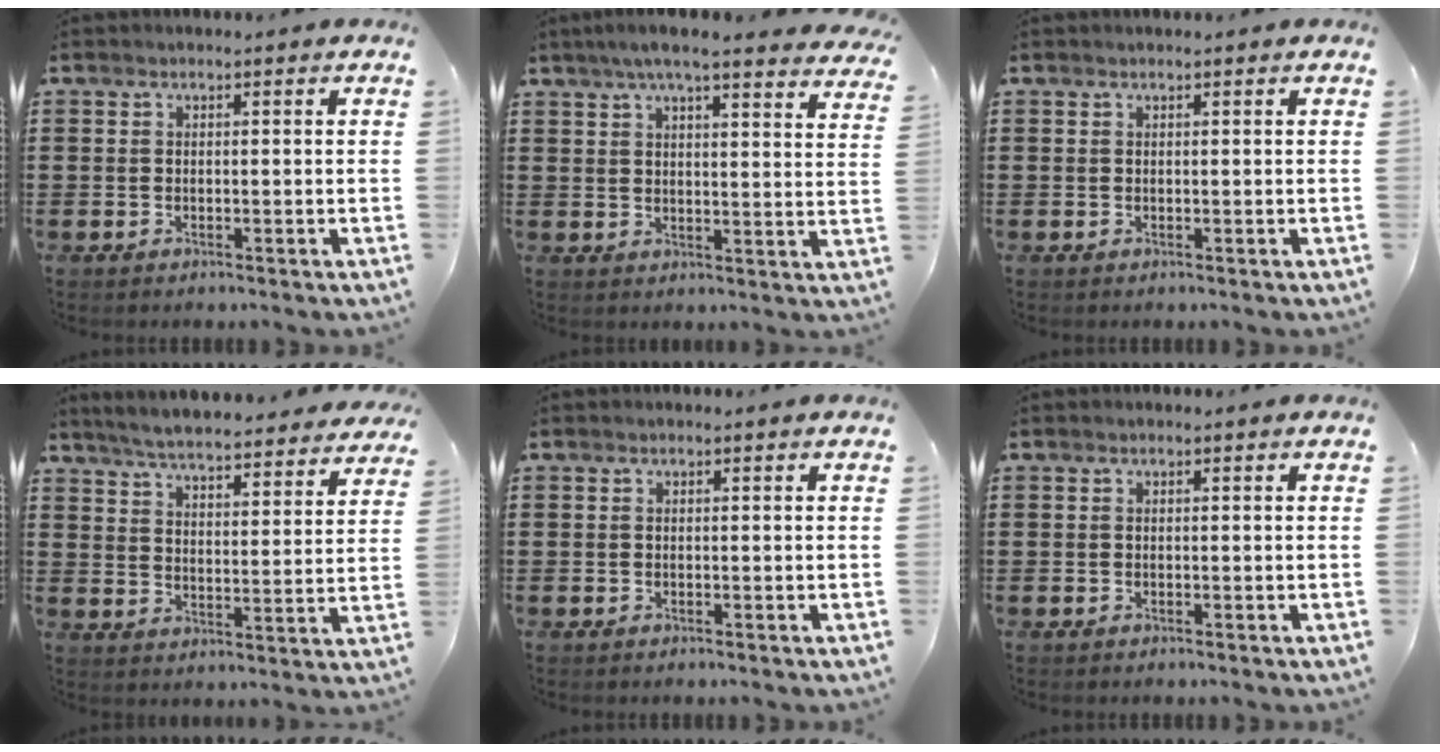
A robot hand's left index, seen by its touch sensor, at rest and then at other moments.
{"total": 6.0, "force": [5.2, 0.0, 3.1], "torque": [-0.076, -0.014, 0.090]}
{"total": 0.0}
{"total": 5.4, "force": [5.3, -0.2, 1.2], "torque": [-0.048, -0.036, 0.089]}
{"total": 0.0}
{"total": 0.0}